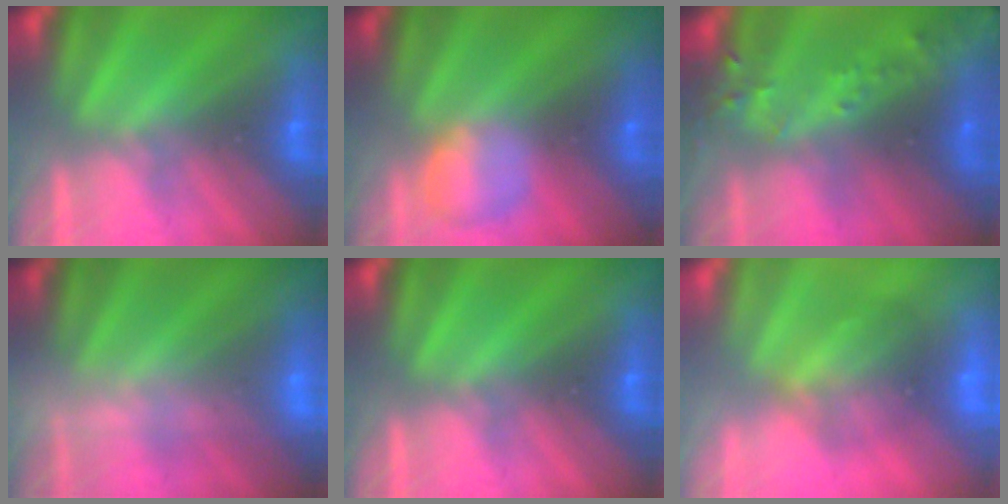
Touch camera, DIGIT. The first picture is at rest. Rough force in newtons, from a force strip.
{"total": 2.4}
{"total": 6.4}
{"total": 2.5}
{"total": 0.0}
{"total": 7.6}